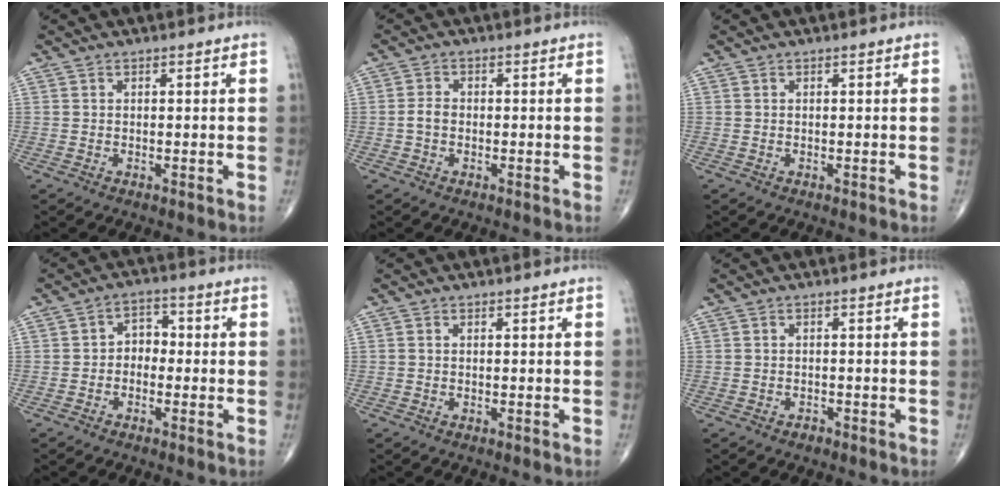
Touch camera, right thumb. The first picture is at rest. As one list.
[{"total": 2.2, "force": [-0.5, 1.6, 1.5], "torque": [-0.028, 0.008, -0.013]}, {"total": 0.0}, {"total": 4.2, "force": [-0.9, 3.2, 2.5], "torque": [-0.018, 0.022, -0.031]}, {"total": 0.0}, {"total": 1.6, "force": [-0.9, 1.2, 0.3], "torque": [-0.002, 0.004, -0.013]}]